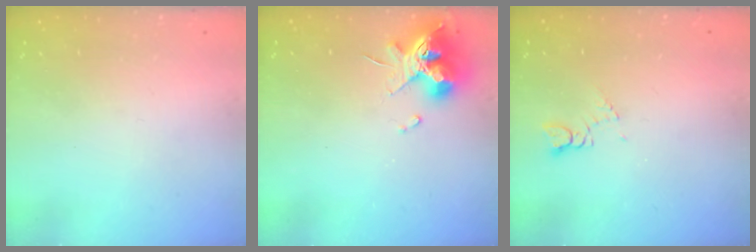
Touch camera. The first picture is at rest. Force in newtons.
{"total": 12.2, "press": 12.2, "slide": 0.9}
{"total": 2.7, "press": 2.7, "slide": 0.3}